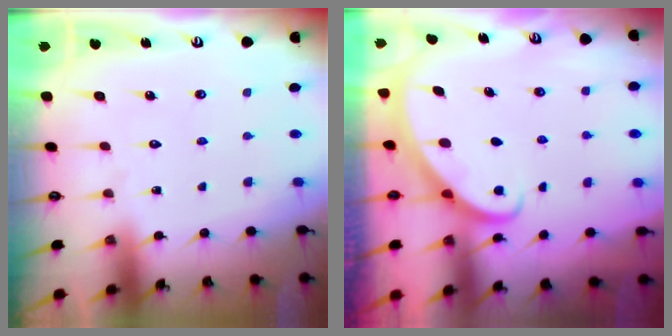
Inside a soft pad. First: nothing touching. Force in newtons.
{"total": 3.0, "press": 3.0, "slide": 0.2}